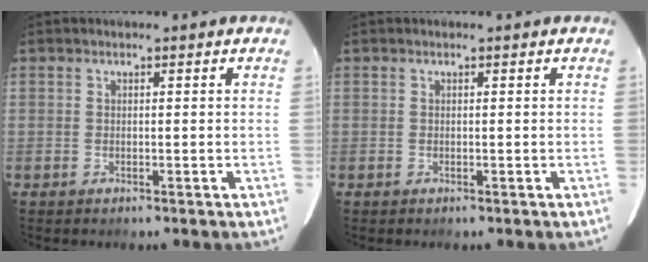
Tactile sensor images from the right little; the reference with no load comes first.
{"total": 0.0}